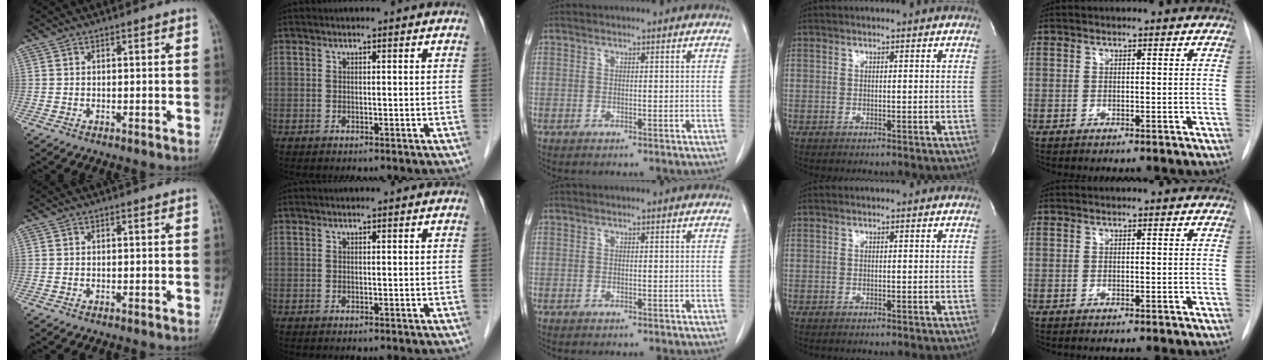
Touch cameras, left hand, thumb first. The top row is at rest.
{}